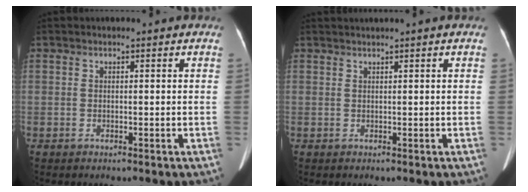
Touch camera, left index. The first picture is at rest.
{"total": 1.2, "force": [1.0, -0.4, 0.6], "torque": [-0.016, 0.011, 0.028]}